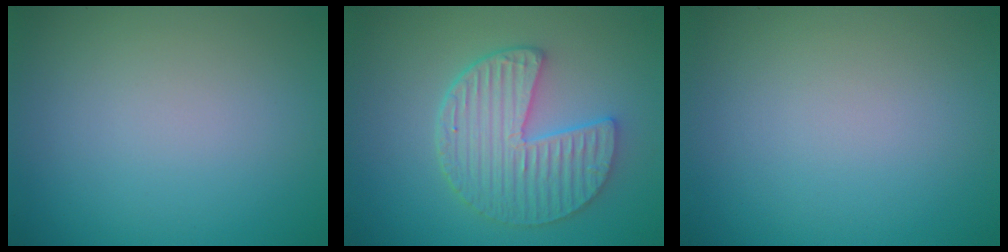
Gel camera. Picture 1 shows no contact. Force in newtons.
{"total": 5.4, "press": 4.5, "slide": 3.0}
{"total": 0.0}